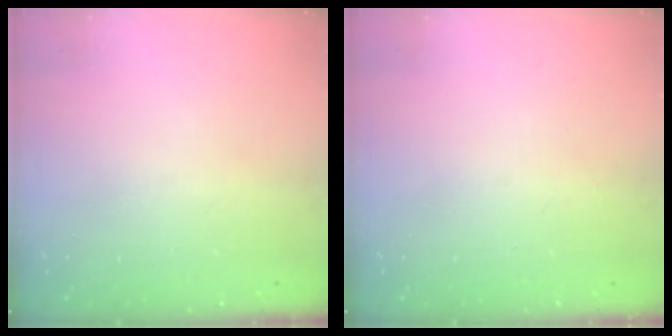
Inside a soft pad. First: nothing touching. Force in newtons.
{"total": 3.3, "press": 2.4, "slide": 2.2}